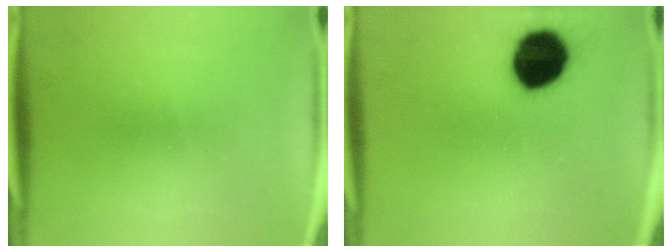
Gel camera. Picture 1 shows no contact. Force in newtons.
{"total": 15.5}